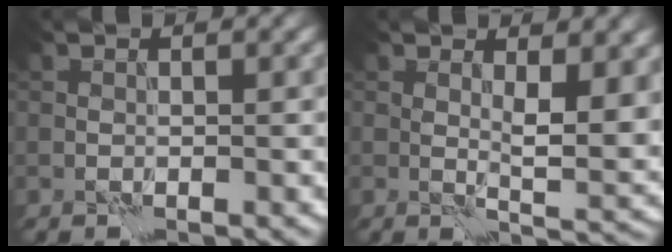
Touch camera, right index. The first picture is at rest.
{"total": 4.9, "force": [1.3, 1.6, 4.5], "torque": [-0.072, -0.010, 0.026]}